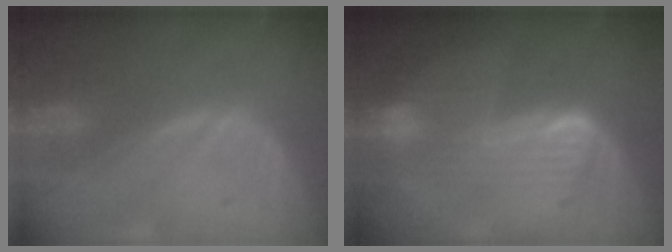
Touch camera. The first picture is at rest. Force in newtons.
{"total": 6.4, "press": 6.3, "slide": 1.3}